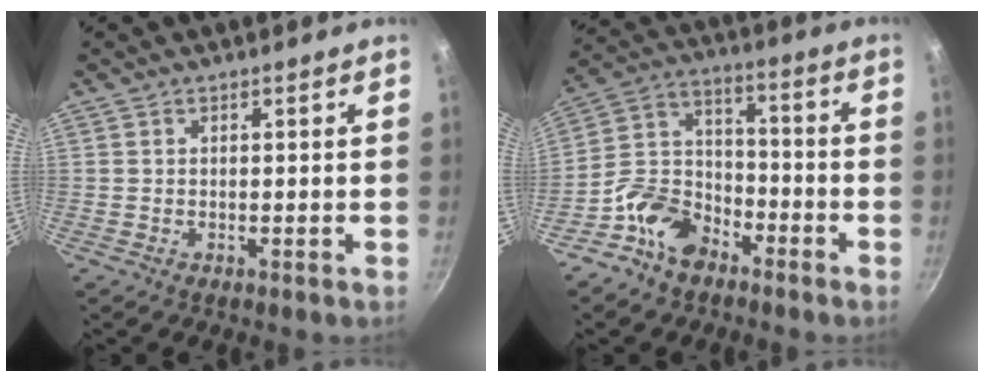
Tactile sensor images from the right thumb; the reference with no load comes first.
{"total": 11.6, "force": [-7.3, 7.5, 5.1], "torque": [-0.061, 0.070, -0.152]}